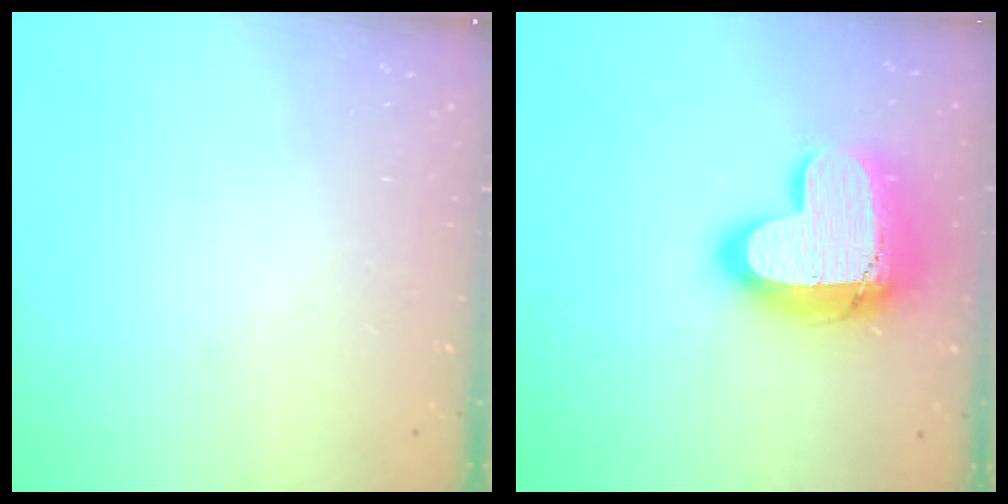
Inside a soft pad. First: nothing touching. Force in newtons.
{"total": 23.1, "press": 23.0, "slide": 1.7}